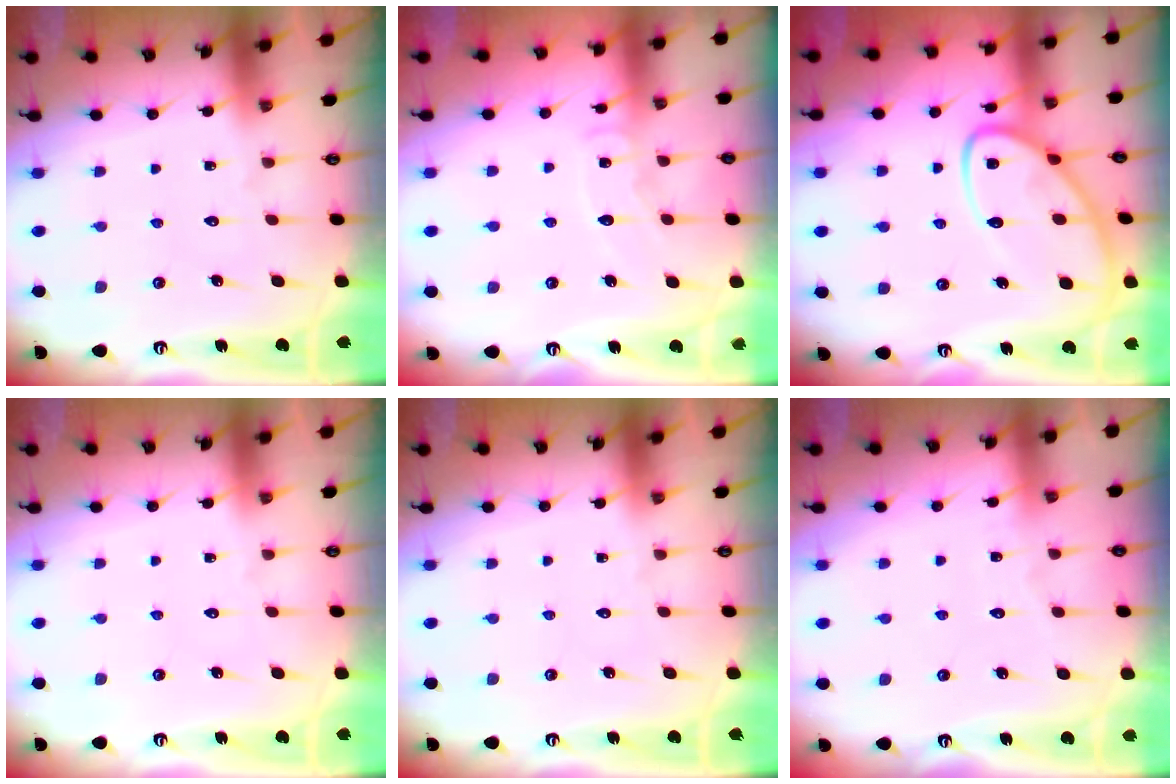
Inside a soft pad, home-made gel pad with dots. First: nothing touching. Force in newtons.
{"total": 6.5, "press": 6.5, "slide": 0.6}
{"total": 11.5, "press": 11.4, "slide": 1.3}
{"total": 0.0}
{"total": 0.0}
{"total": 3.4, "press": 3.4, "slide": 0.4}